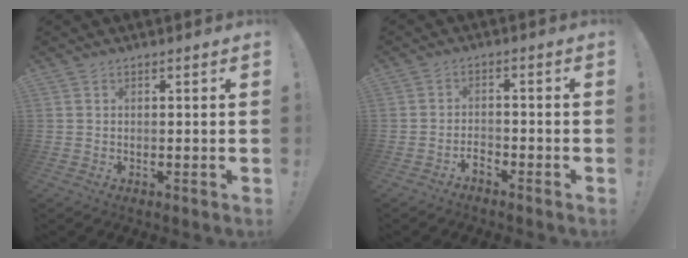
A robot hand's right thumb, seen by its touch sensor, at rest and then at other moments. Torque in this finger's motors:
{"motor_torque": [0.45, -0.15, -0.09, -0.40, 0.00]}